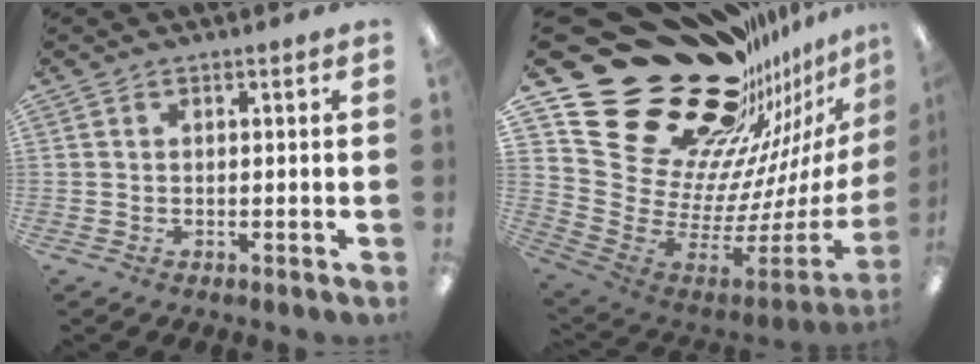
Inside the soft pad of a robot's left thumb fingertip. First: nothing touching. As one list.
[{"total": 33.8, "force": [23.6, 17.5, 16.7], "torque": [-0.212, -0.212, 0.494]}]